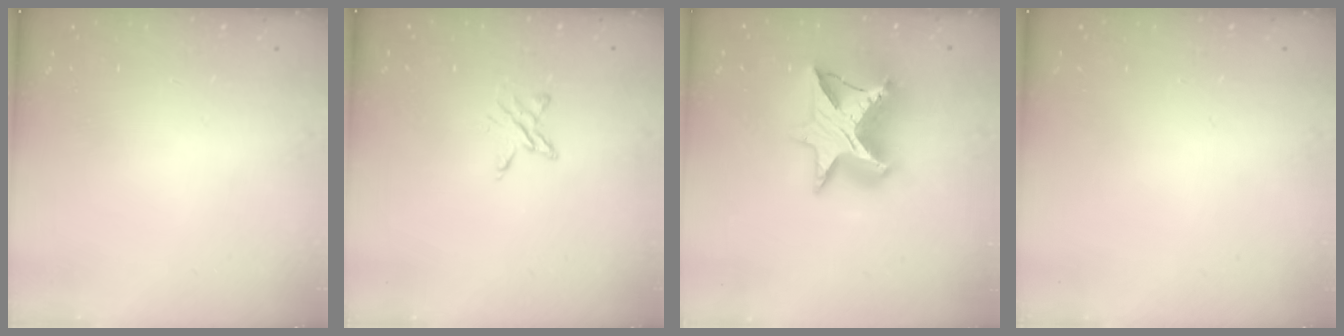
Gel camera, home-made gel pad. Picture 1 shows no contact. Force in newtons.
{"total": 4.5, "press": 4.5, "slide": 0.4}
{"total": 16.8, "press": 16.8, "slide": 1.0}
{"total": 0.0}